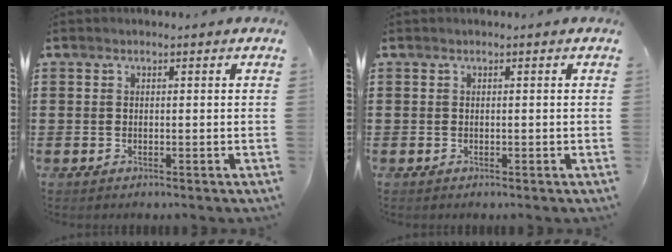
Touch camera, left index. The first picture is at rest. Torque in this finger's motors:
{"motor_torque": [-0.03, -0.05, 0.04, -0.01]}